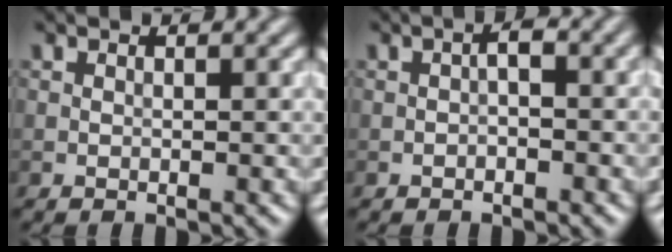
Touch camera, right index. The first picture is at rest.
{"total": 1.5, "force": [-0.3, 0.6, 1.4], "torque": [-0.023, 0.005, -0.008]}